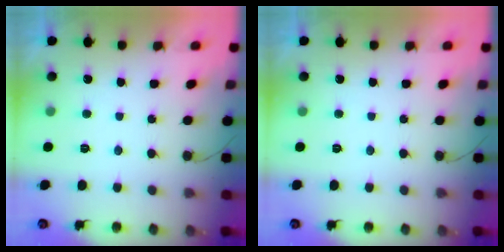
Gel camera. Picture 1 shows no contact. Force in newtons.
{"total": 0.0}